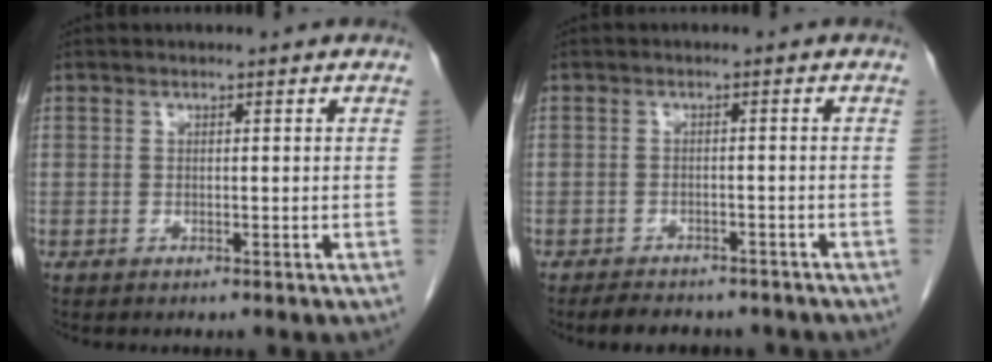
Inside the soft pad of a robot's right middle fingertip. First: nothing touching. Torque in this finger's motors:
{"motor_torque": [0.04, -0.01, 0.01, 0.00]}